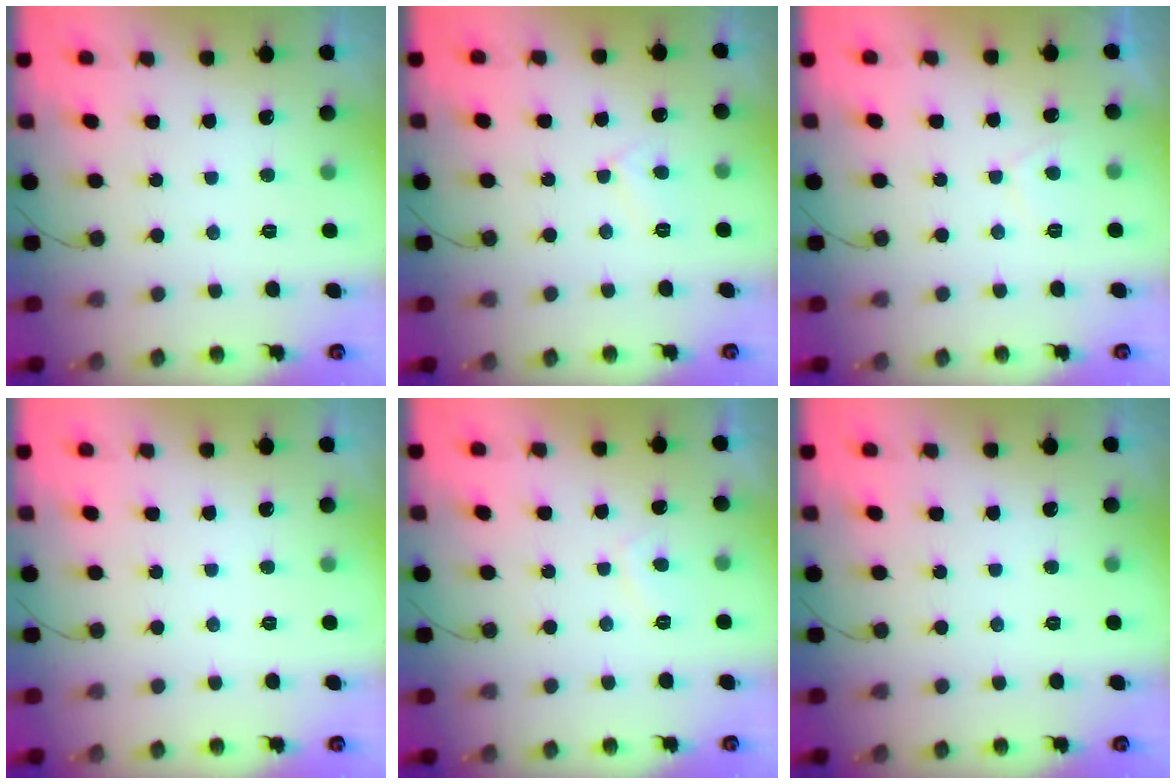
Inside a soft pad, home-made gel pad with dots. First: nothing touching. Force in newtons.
{"total": 4.6, "press": 4.6, "slide": 0.5}
{"total": 1.8, "press": 1.7, "slide": 0.6}
{"total": 0.0}
{"total": 1.4, "press": 1.2, "slide": 0.7}
{"total": 0.0}